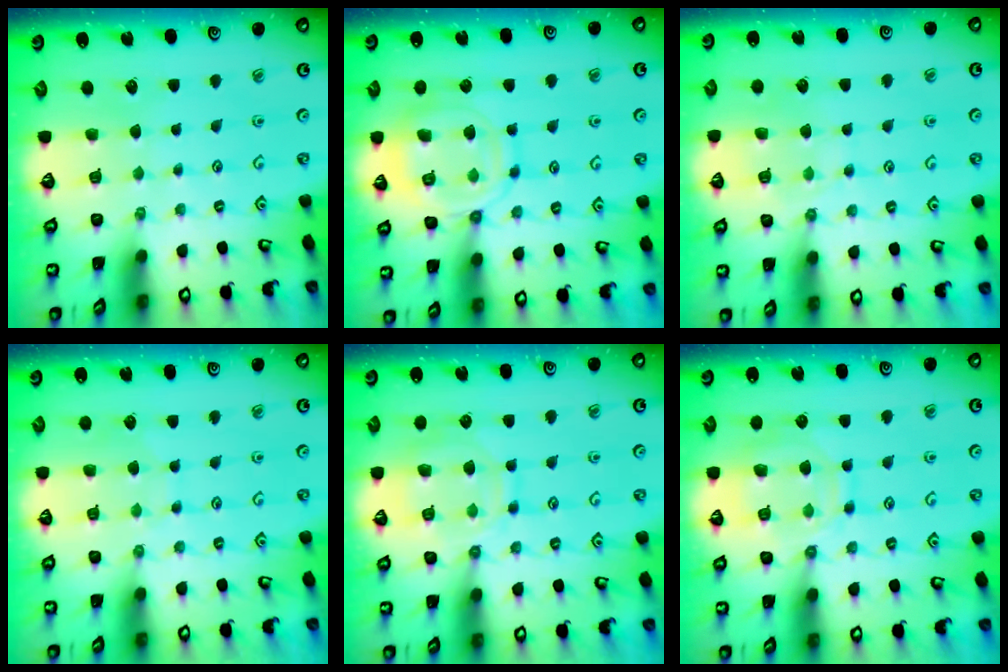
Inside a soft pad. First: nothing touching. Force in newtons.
{"total": 14.4, "press": 14.3, "slide": 1.2}
{"total": 6.2, "press": 6.2, "slide": 1.0}
{"total": 5.0, "press": 4.9, "slide": 0.4}
{"total": 12.8, "press": 12.7, "slide": 1.2}
{"total": 12.8, "press": 12.7, "slide": 1.2}